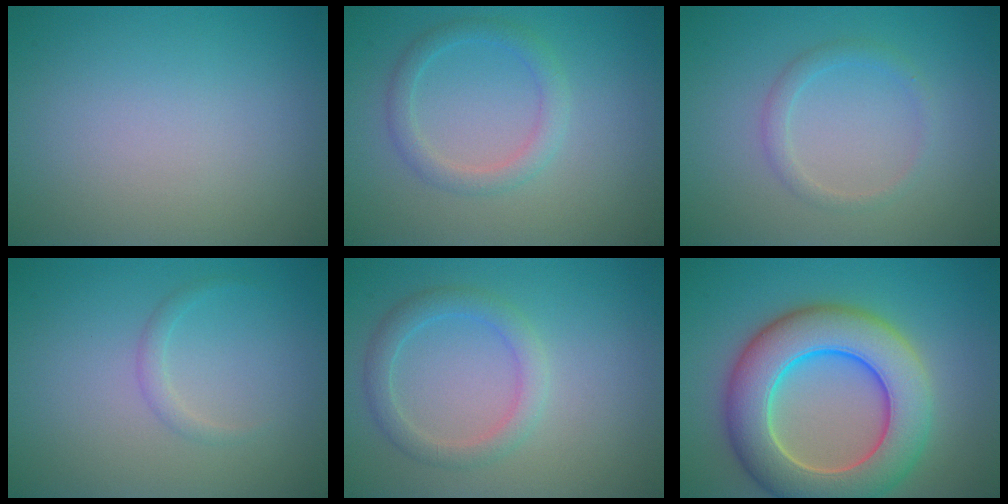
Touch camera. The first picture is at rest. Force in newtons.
{"total": 2.3, "press": 2.3, "slide": 0.1}
{"total": 1.5, "press": 1.5, "slide": 0.1}
{"total": 1.0, "press": 1.0, "slide": 0.1}
{"total": 2.7, "press": 2.7, "slide": 0.0}
{"total": 10.3, "press": 10.3, "slide": 0.4}